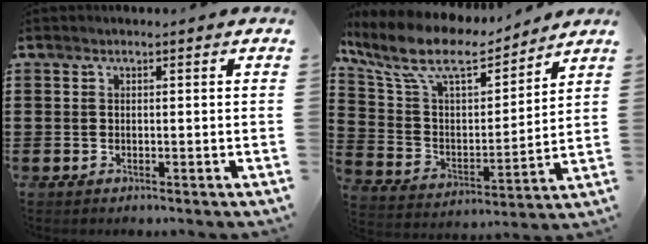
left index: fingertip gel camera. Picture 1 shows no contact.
{"total": 11.1, "force": [8.7, 3.5, 5.9], "torque": [-0.153, -0.045, 0.148]}